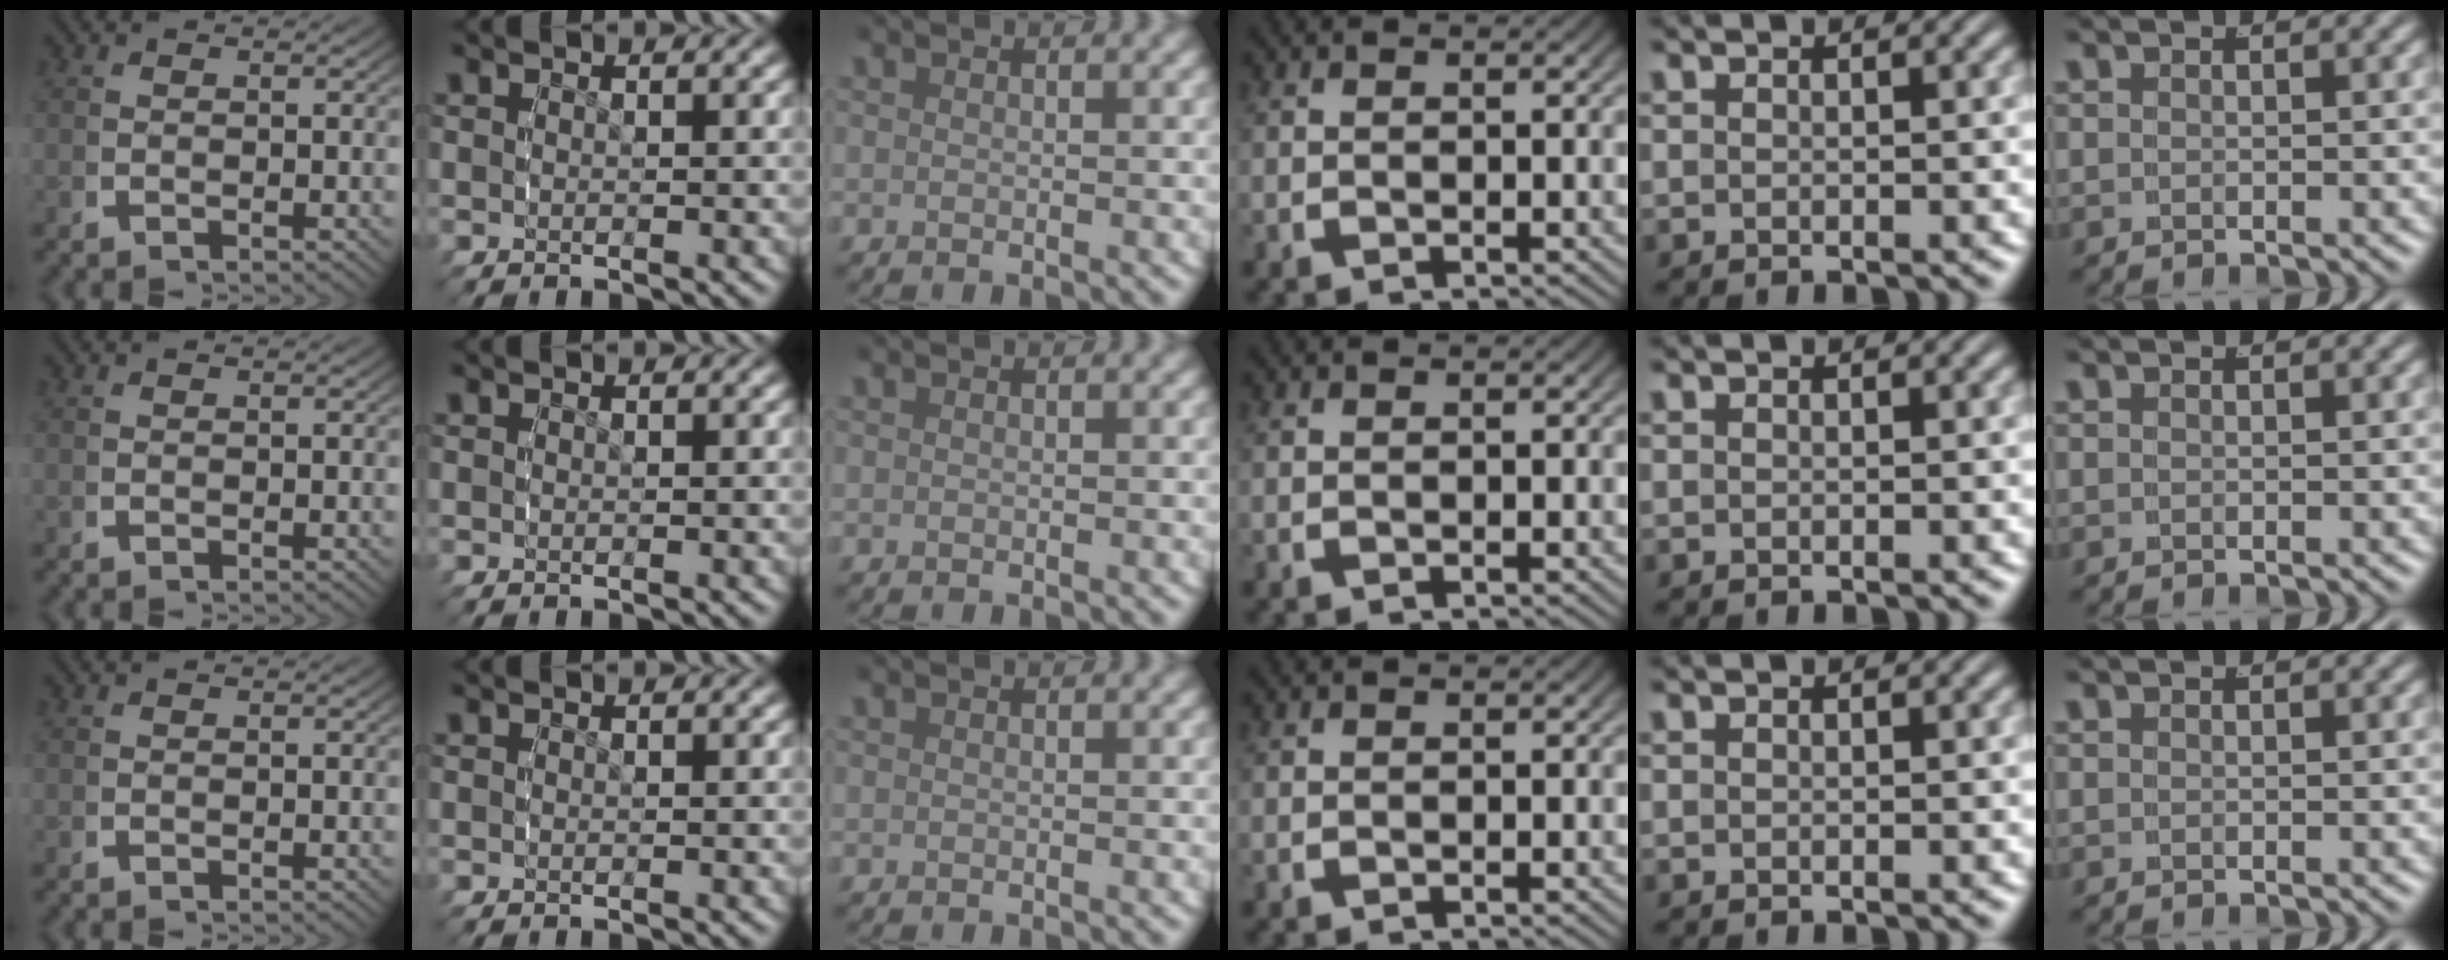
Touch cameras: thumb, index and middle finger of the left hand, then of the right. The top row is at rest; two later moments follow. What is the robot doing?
{"motion": "reach", "object": "photo album"}